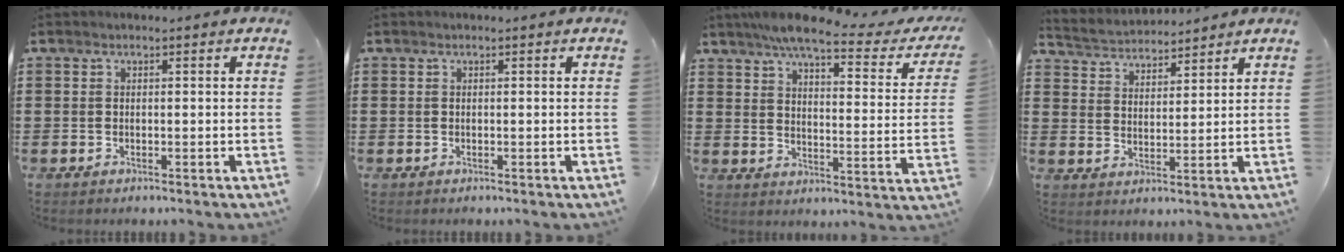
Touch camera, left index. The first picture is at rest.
{"total": 0.0}
{"total": 7.9, "force": [6.4, 0.5, 4.7], "torque": [-0.108, -0.027, 0.107]}
{"total": 3.4, "force": [3.4, 0.7, -0.2], "torque": [-0.015, -0.017, 0.058]}